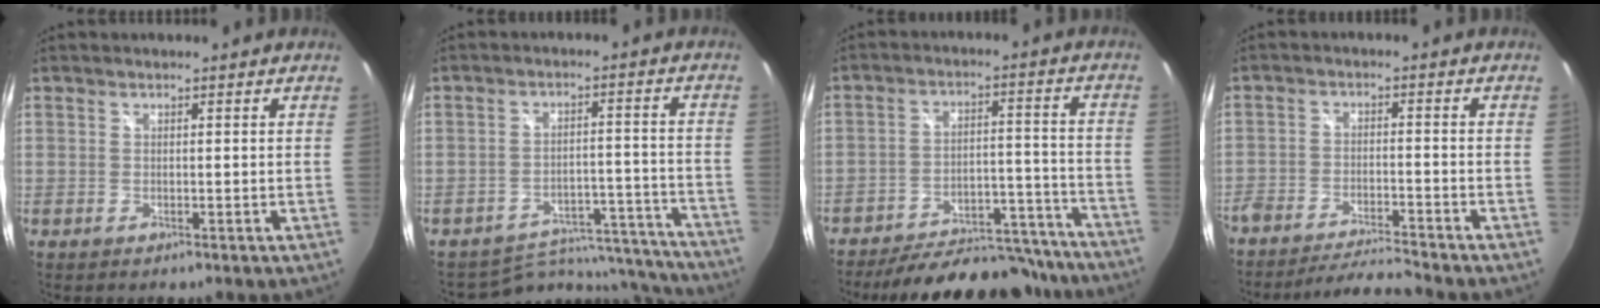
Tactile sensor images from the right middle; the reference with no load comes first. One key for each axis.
{"total": 15.8, "fx": -15.2, "fy": 4.0, "fz": 2.0, "tx": -0.033, "ty": 0.032, "tz": -0.201}
{"total": 22.7, "fx": -20.1, "fy": 7.3, "fz": 7.4, "tx": -0.127, "ty": 0.033, "tz": -0.248}
{"total": 9.1, "fx": -8.7, "fy": 0.0, "fz": 2.8, "tx": -0.072, "ty": -0.003, "tz": -0.151}